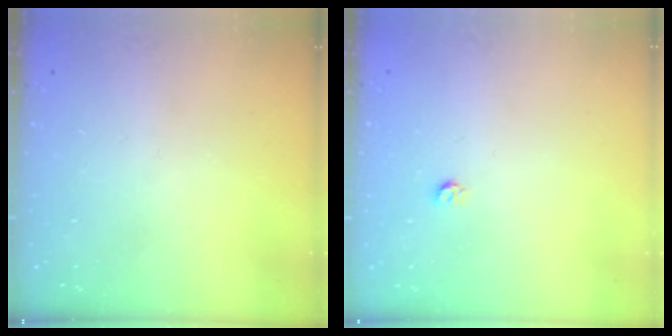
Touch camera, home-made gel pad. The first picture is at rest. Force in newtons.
{"total": 3.2, "press": 3.2, "slide": 0.3}